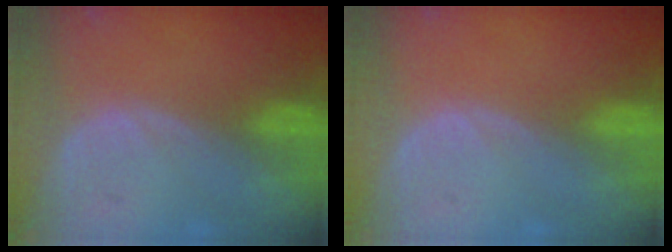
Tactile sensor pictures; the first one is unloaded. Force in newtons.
{"total": 0.0}